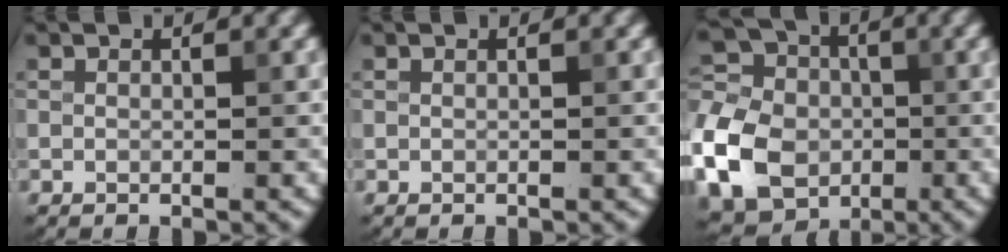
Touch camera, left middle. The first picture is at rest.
{"total": 0.0}
{"total": 10.8, "force": [-3.5, 8.4, 5.8], "torque": [-0.144, 0.004, -0.092]}